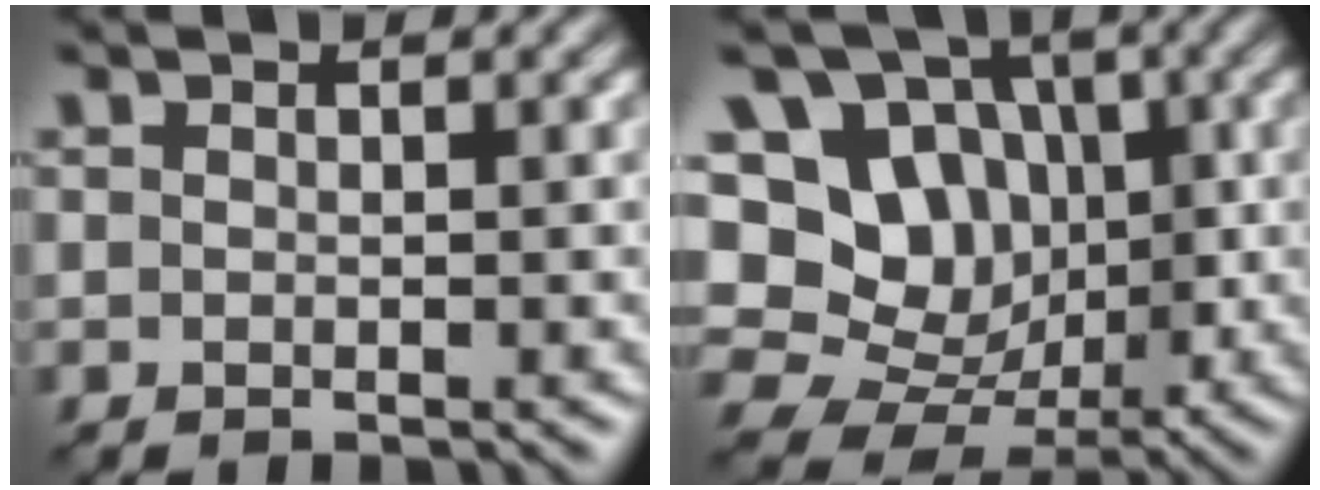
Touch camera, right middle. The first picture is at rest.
{"total": 12.1, "force": [1.9, 10.7, 5.3], "torque": [-0.147, 0.050, 0.016]}